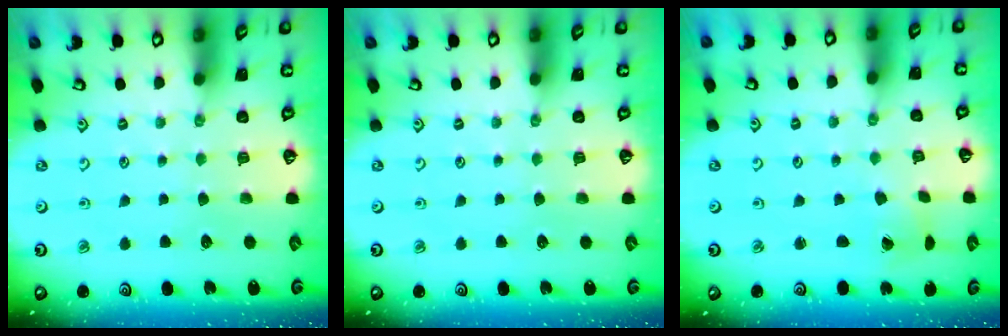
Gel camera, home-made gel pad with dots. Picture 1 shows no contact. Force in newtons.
{"total": 0.0}
{"total": 1.6, "press": 1.6, "slide": 0.2}